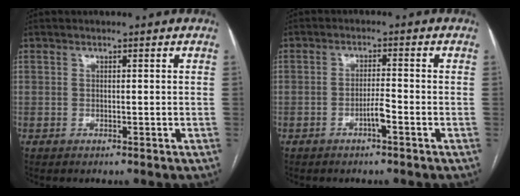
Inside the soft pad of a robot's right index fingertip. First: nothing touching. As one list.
[{"total": 2.7, "force": [-1.4, 0.1, 2.4], "torque": [-0.041, 0.001, -0.025]}]